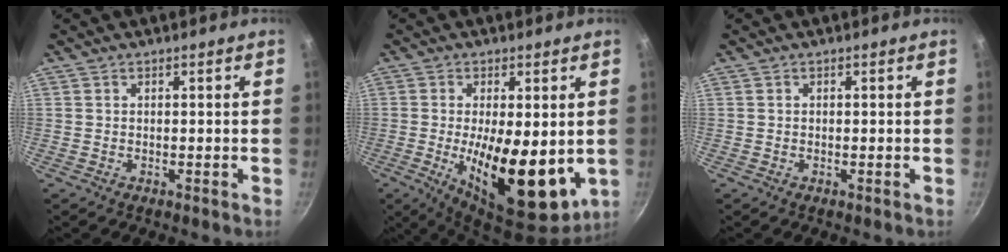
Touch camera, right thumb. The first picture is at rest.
{"total": 18.2, "force": [-2.8, 7.3, 16.5], "torque": [-0.243, -0.036, -0.018]}
{"total": 0.0}